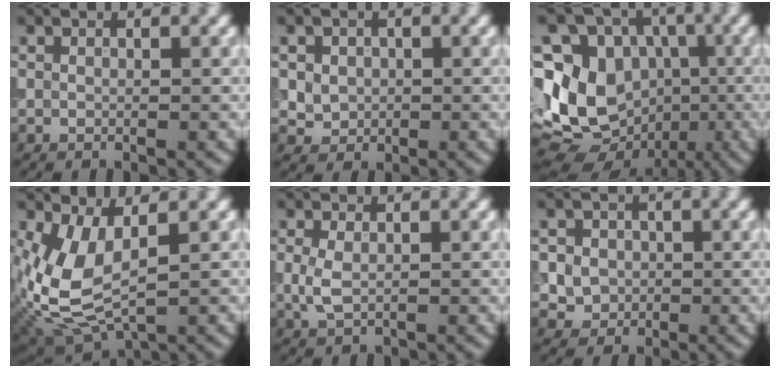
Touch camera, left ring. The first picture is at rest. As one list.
[{"total": 2.7, "force": [0.4, 2.4, 1.2], "torque": [-0.015, 0.003, 0.009]}, {"total": 12.5, "force": [-1.8, 10.6, 6.4], "torque": [-0.139, 0.000, -0.045]}, {"total": 7.4, "force": [0.2, 3.7, 6.5], "torque": [-0.161, -0.008, 0.008]}, {"total": 2.0, "force": [0.1, 1.2, 1.6], "torque": [-0.041, 0.000, 0.004]}, {"total": 4.6, "force": [0.3, 4.3, 1.6], "torque": [-0.017, 0.022, -0.004]}]